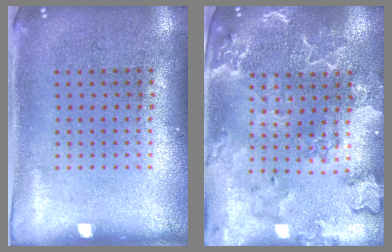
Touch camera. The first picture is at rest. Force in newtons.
{"total": 2.6, "press": 2.4, "slide": 0.8}